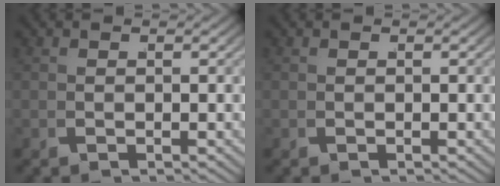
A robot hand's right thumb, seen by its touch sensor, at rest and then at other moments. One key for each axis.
{"total": 0.0}